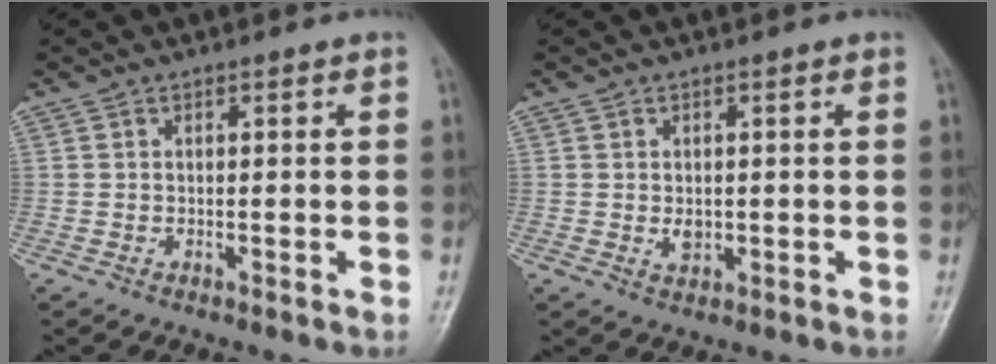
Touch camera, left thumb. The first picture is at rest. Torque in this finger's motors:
{"motor_torque": [-0.14, 0.17, 0.10, -0.15, 0.00]}